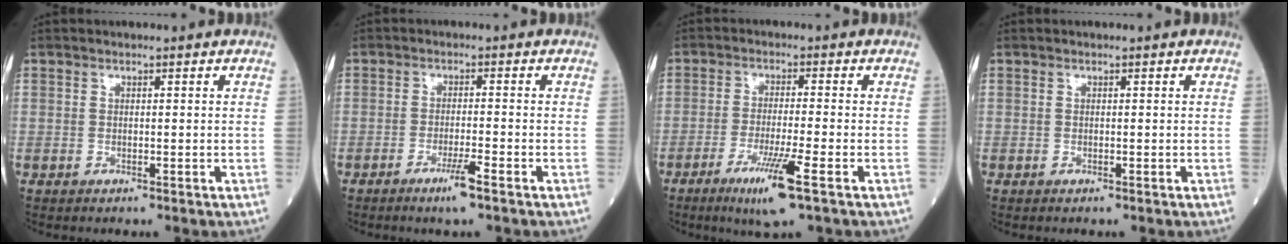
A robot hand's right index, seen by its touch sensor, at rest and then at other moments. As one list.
[{"total": 3.6, "force": [-2.3, -0.3, 2.7], "torque": [-0.053, -0.008, -0.043]}, {"total": 7.5, "force": [-3.9, -0.5, 6.3], "torque": [-0.117, -0.021, -0.070]}, {"total": 0.0}]